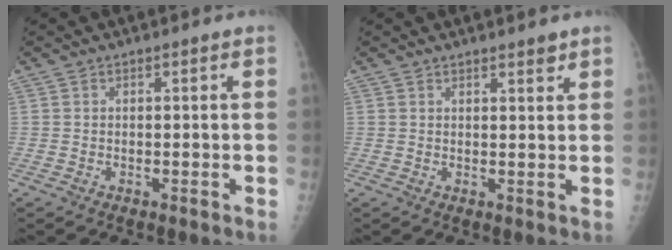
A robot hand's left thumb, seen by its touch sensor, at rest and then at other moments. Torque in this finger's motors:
{"motor_torque": [-0.03, 0.08, -0.24, -0.29, 0.02]}